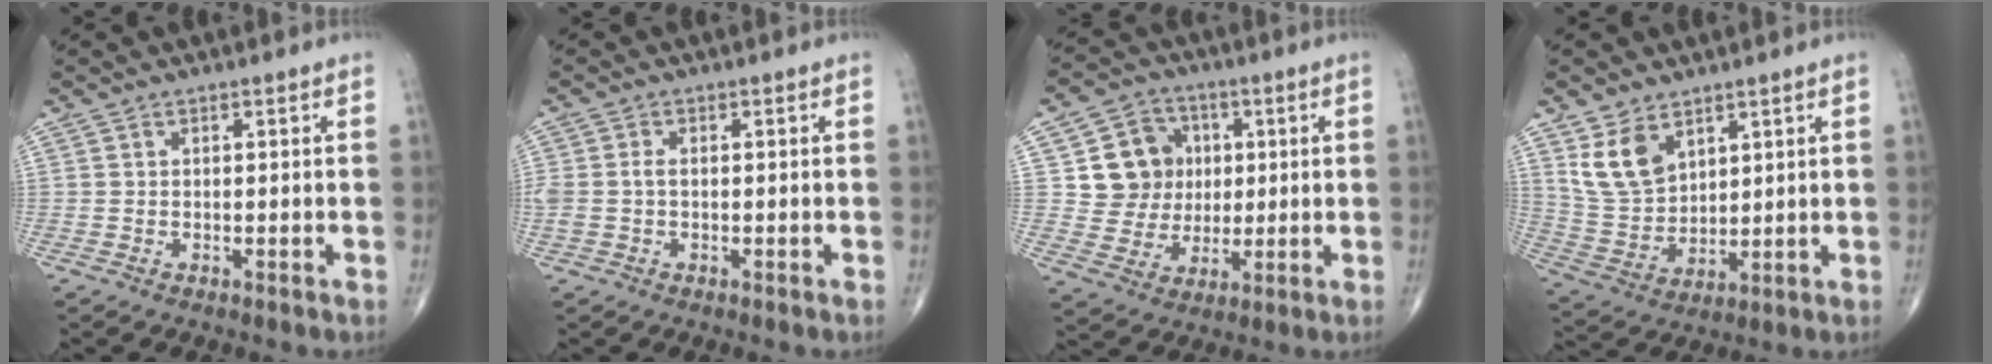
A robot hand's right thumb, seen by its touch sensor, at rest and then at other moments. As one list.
[{"total": 3.0, "force": [-0.1, 1.9, 2.4], "torque": [-0.070, 0.007, -0.002]}, {"total": 11.3, "force": [2.2, 10.3, 4.0], "torque": [-0.022, 0.003, 0.042]}, {"total": 9.6, "force": [5.2, 5.9, 5.4], "torque": [-0.088, -0.023, 0.119]}]